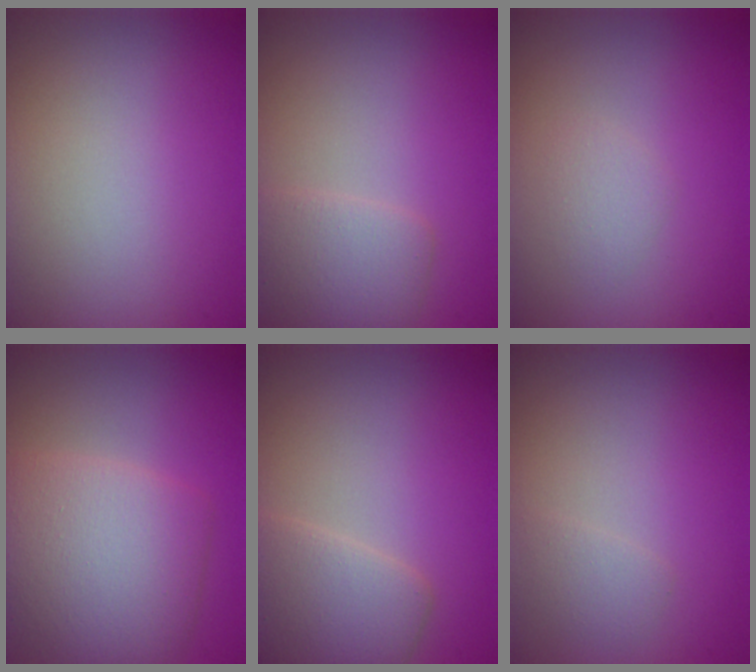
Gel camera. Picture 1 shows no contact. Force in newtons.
{"total": 2.7, "press": 2.7, "slide": 0.1}
{"total": 1.1, "press": 1.1, "slide": 0.0}
{"total": 6.4, "press": 6.4, "slide": 0.2}
{"total": 3.8, "press": 3.8, "slide": 0.3}
{"total": 1.1, "press": 1.1, "slide": 0.1}